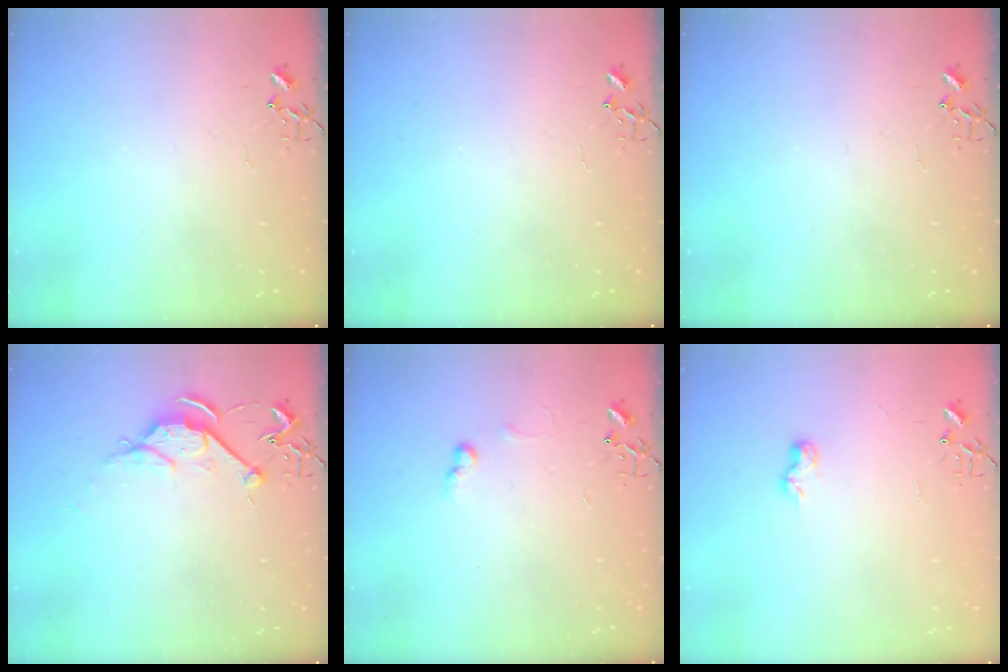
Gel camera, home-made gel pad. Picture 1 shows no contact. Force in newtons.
{"total": 0.0}
{"total": 0.0}
{"total": 7.9, "press": 7.8, "slide": 0.9}
{"total": 5.5, "press": 5.5, "slide": 0.8}
{"total": 6.3, "press": 6.3, "slide": 0.8}